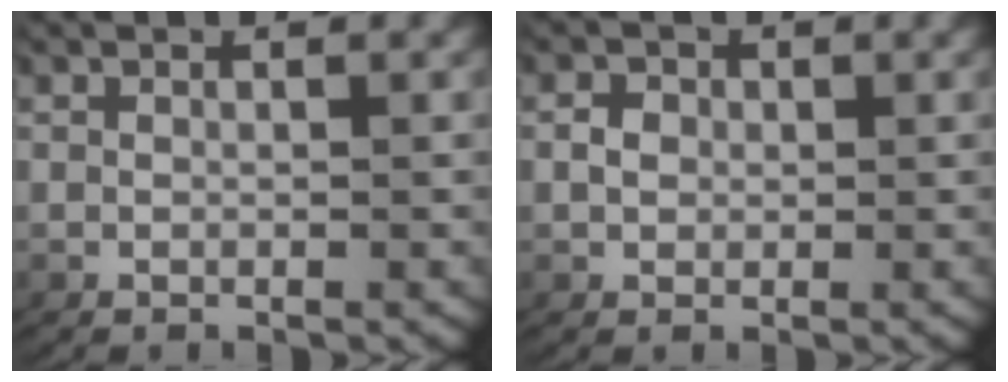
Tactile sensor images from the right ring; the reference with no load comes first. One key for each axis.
{"total": 1.0, "fx": 0.1, "fy": 0.9, "fz": 0.5, "tx": -0.015, "ty": -0.002, "tz": 0.005}